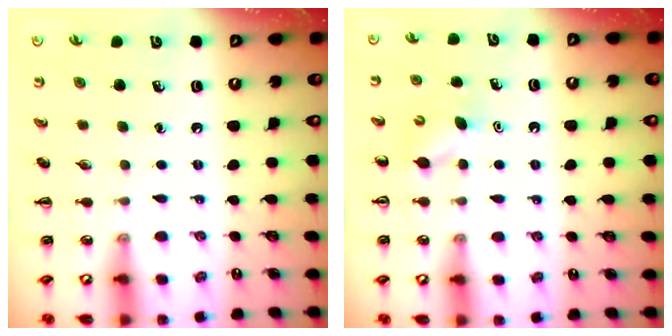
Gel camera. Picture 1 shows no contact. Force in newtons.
{"total": 4.1, "press": 3.9, "slide": 1.3}